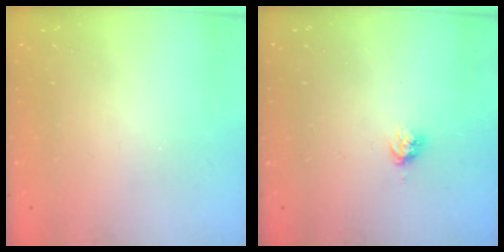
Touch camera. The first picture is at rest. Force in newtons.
{"total": 3.0, "press": 3.0, "slide": 0.3}